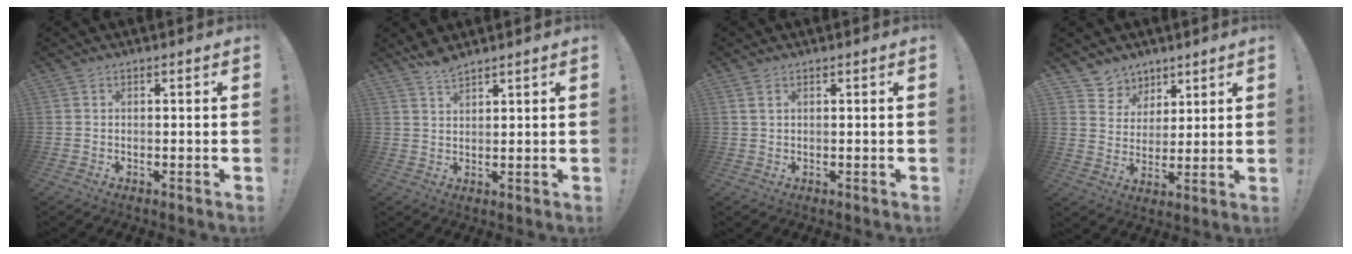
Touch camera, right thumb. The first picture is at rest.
{"total": 3.8, "force": [3.4, 0.8, 1.3], "torque": [-0.021, -0.023, 0.061]}
{"total": 1.6, "force": [0.8, 0.6, 1.2], "torque": [-0.016, -0.002, 0.014]}
{"total": 7.4, "force": [5.1, 5.4, 0.3], "torque": [-0.010, -0.049, 0.103]}